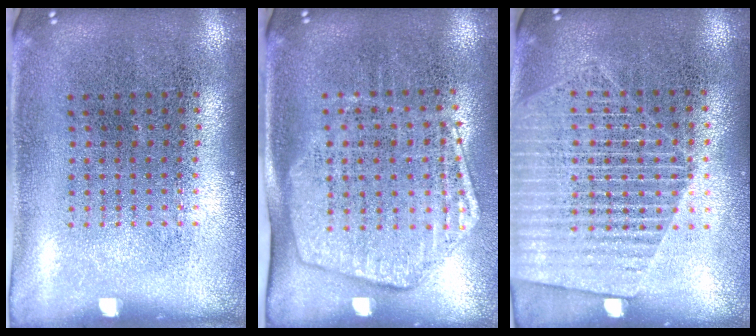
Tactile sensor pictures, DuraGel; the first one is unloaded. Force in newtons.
{"total": 1.9, "press": 1.6, "slide": 1.1}
{"total": 1.8, "press": 1.6, "slide": 0.9}